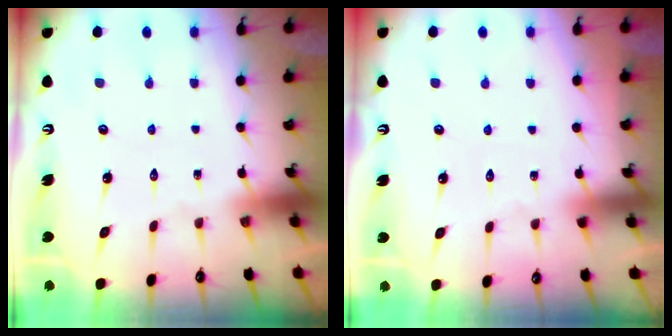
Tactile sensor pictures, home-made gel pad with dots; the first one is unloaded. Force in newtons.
{"total": 4.0, "press": 3.9, "slide": 0.6}